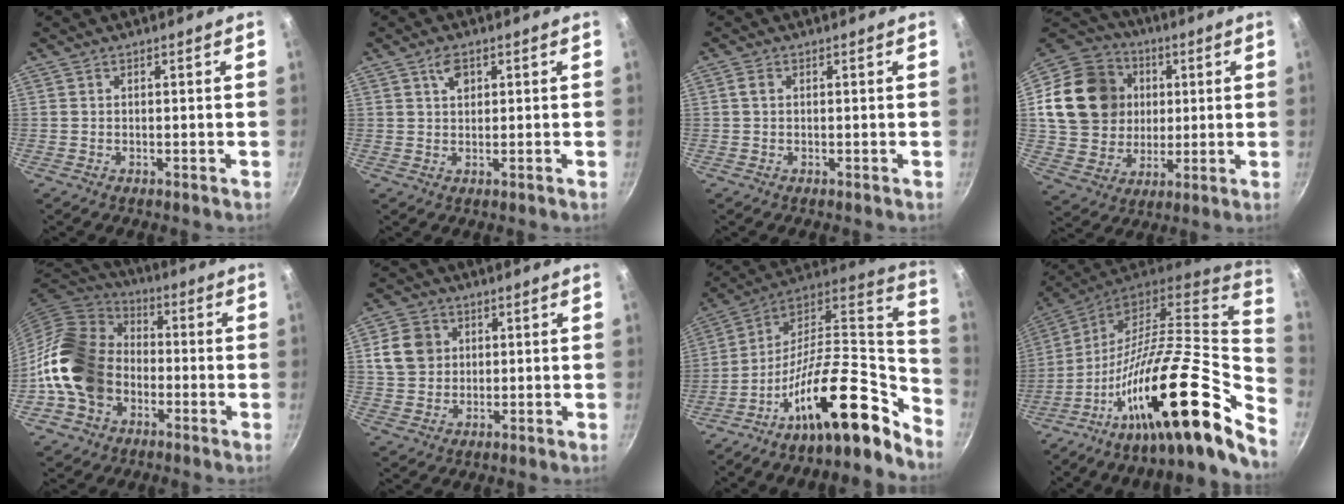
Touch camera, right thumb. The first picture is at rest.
{"total": 2.9, "force": [1.2, 1.7, 2.0], "torque": [-0.025, -0.005, 0.020]}
{"total": 1.3, "force": [0.2, 0.8, 0.9], "torque": [-0.018, 0.004, 0.004]}
{"total": 20.9, "force": [3.7, 17.8, 10.3], "torque": [-0.175, 0.016, 0.073]}
{"total": 18.6, "force": [-4.1, 14.4, 10.9], "torque": [-0.186, 0.049, -0.089]}
{"total": 7.9, "force": [2.1, 6.8, 3.5], "torque": [-0.040, 0.001, 0.036]}
{"total": 24.2, "force": [-14.8, 8.6, 17.2], "torque": [-0.202, 0.092, -0.264]}
{"total": 30.8, "force": [-8.0, 8.6, 28.5], "torque": [-0.406, 0.011, -0.144]}